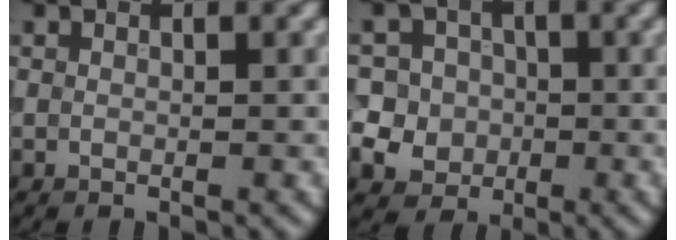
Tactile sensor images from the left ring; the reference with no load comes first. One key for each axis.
{"total": 9.9, "fx": -1.0, "fy": 9.4, "fz": 3.1, "tx": -0.072, "ty": 0.020, "tz": -0.039}